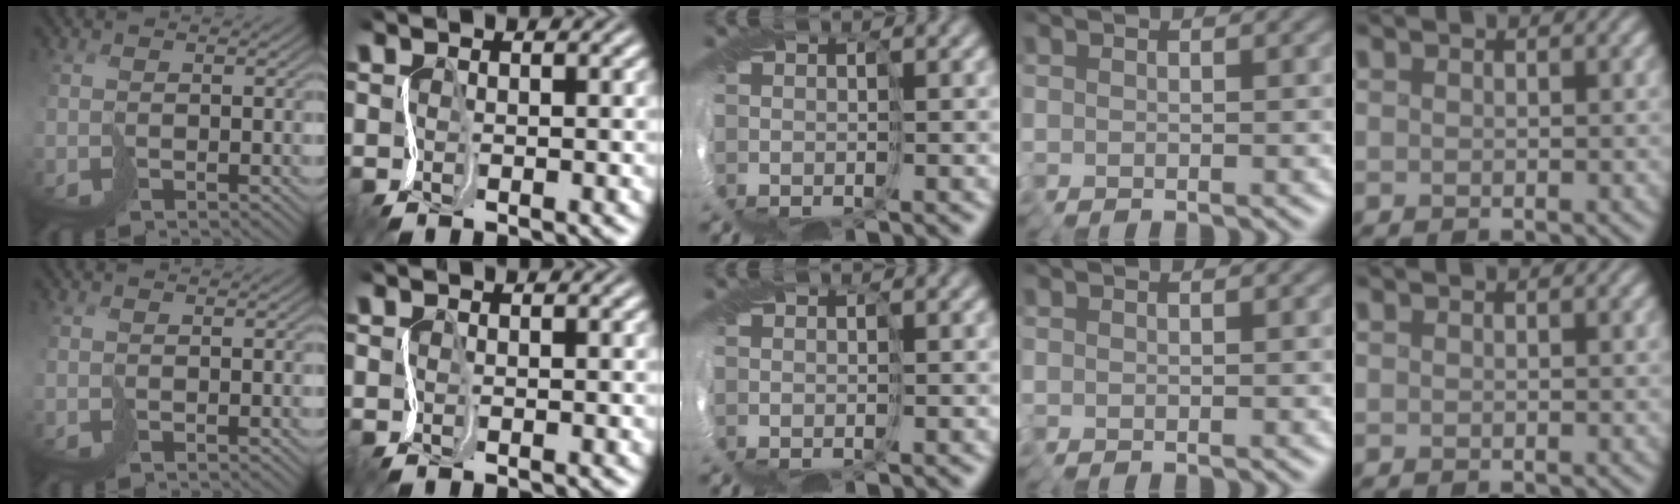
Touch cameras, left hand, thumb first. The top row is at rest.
{}